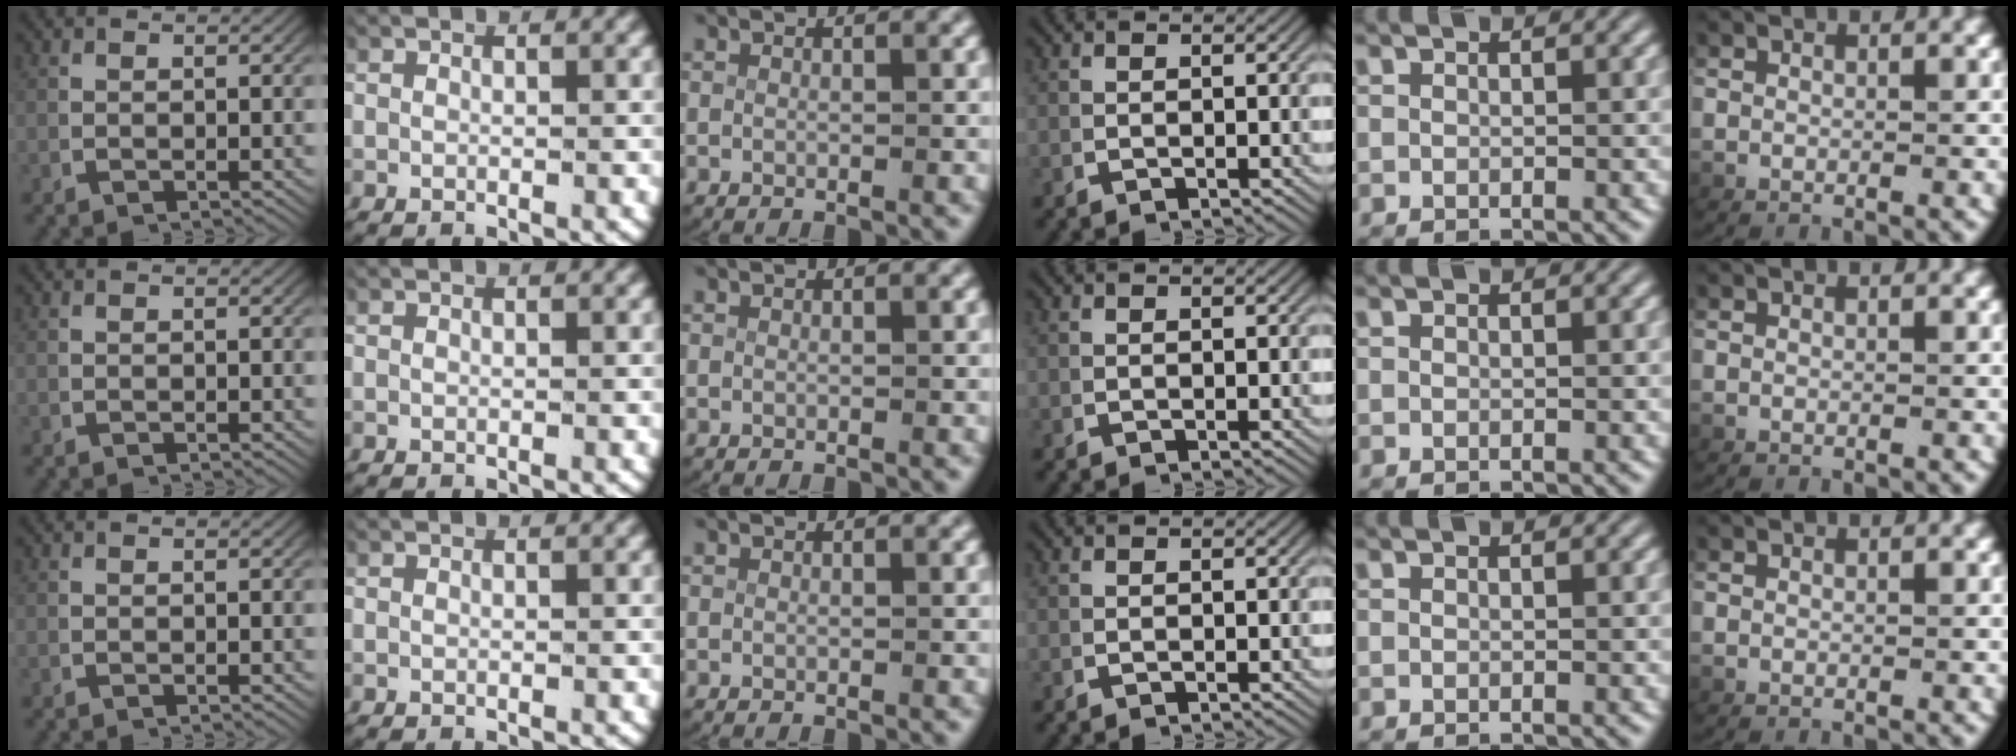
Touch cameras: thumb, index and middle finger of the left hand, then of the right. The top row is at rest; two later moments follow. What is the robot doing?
{"motion": "reach", "object": "key"}